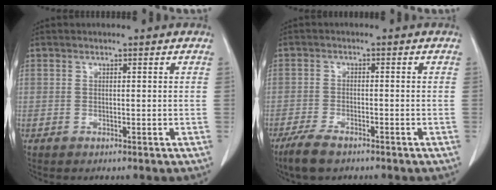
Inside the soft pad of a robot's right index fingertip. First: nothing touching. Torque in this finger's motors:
{"motor_torque": [0.44, -0.31, 0.13, 0.05]}